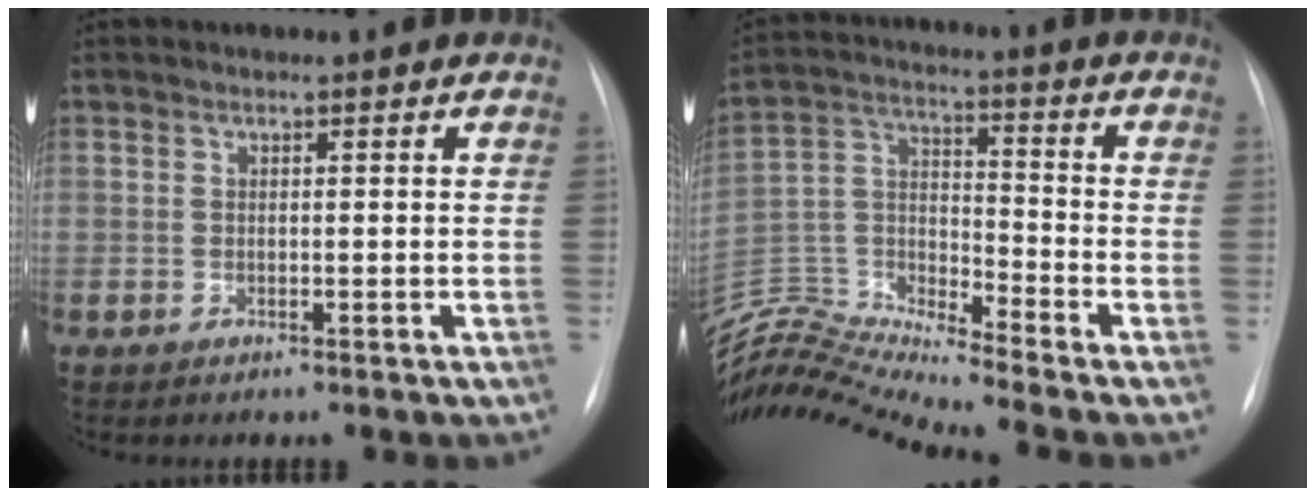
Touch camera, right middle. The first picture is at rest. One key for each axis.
{"total": 14.6, "fx": -14.2, "fy": -1.7, "fz": 2.9, "tx": -0.060, "ty": 0.030, "tz": -0.272}